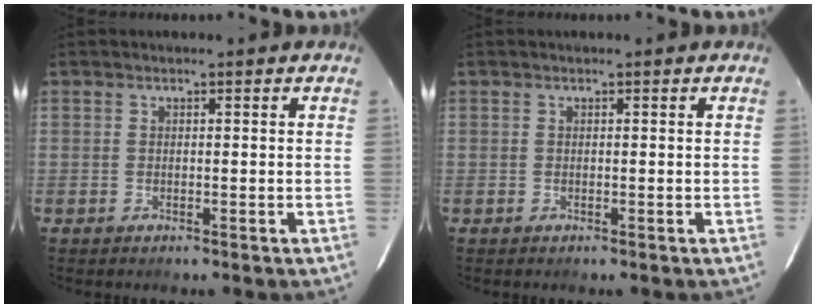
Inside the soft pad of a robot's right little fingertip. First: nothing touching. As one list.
[{"total": 0.0}]